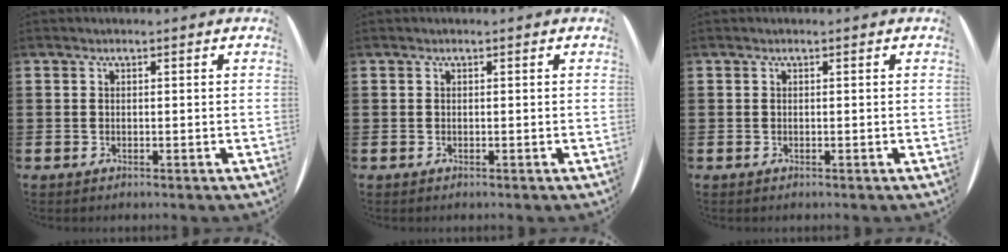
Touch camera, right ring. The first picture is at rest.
{"total": 0.0}
{"total": 0.0}